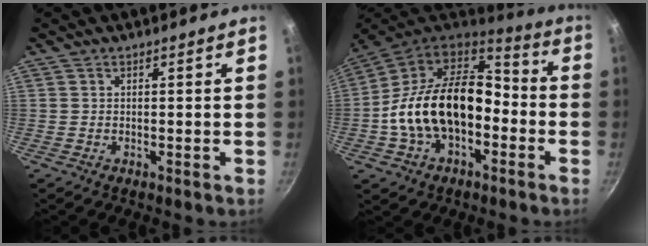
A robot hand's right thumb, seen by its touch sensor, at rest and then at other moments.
{"total": 22.3, "force": [-3.7, 14.5, 16.5], "torque": [-0.272, 0.059, -0.071]}